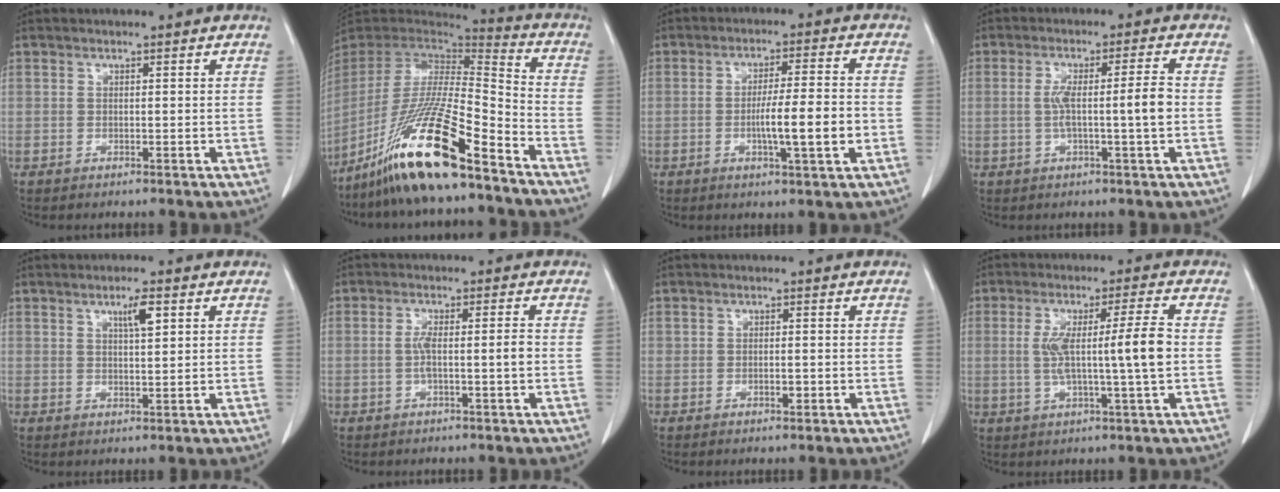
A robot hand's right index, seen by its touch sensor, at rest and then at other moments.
{"total": 21.0, "force": [-14.4, 1.3, 15.3], "torque": [-0.318, -0.045, -0.271]}
{"total": 8.2, "force": [-1.8, 0.3, 8.0], "torque": [-0.128, 0.001, -0.028]}
{"total": 6.2, "force": [-0.5, -0.4, 6.1], "torque": [-0.112, 0.010, -0.003]}
{"total": 3.5, "force": [1.7, 0.4, 3.0], "torque": [-0.053, -0.002, 0.027]}
{"total": 3.7, "force": [-0.5, 0.1, 3.7], "torque": [-0.069, 0.007, -0.005]}
{"total": 0.9, "force": [-0.2, 0.4, 0.8], "torque": [-0.012, 0.000, 0.001]}
{"total": 9.1, "force": [0.1, -0.6, 9.1], "torque": [-0.161, 0.006, 0.007]}